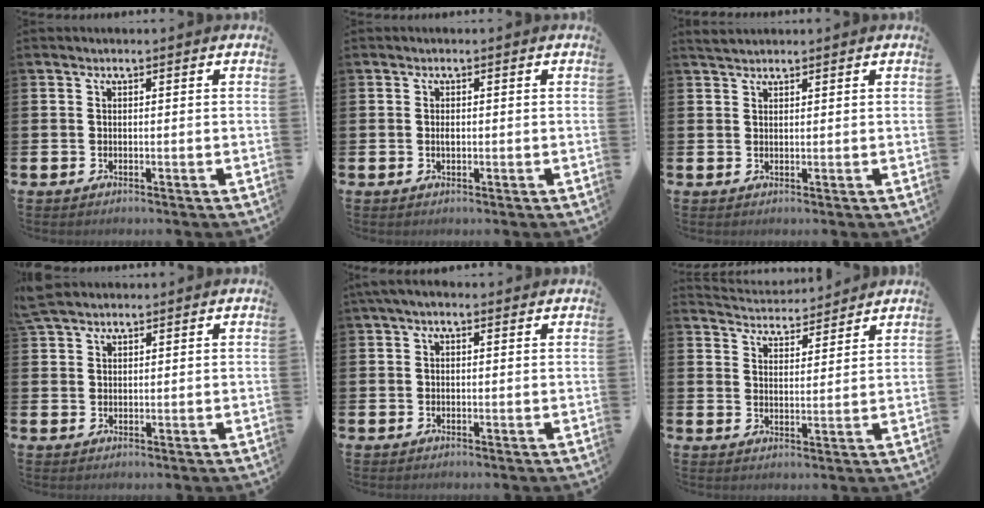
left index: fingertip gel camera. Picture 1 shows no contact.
{"total": 0.8, "force": [0.0, 0.4, 0.7], "torque": [-0.012, 0.000, -0.001]}
{"total": 1.8, "force": [1.7, 0.4, 0.4], "torque": [-0.008, 0.001, 0.031]}
{"total": 3.5, "force": [3.0, 1.4, 1.1], "torque": [-0.016, -0.005, 0.055]}
{"total": 1.5, "force": [0.8, 0.7, 1.1], "torque": [-0.017, 0.006, 0.012]}
{"total": 4.2, "force": [4.2, 0.6, -0.3], "torque": [-0.015, -0.029, 0.074]}